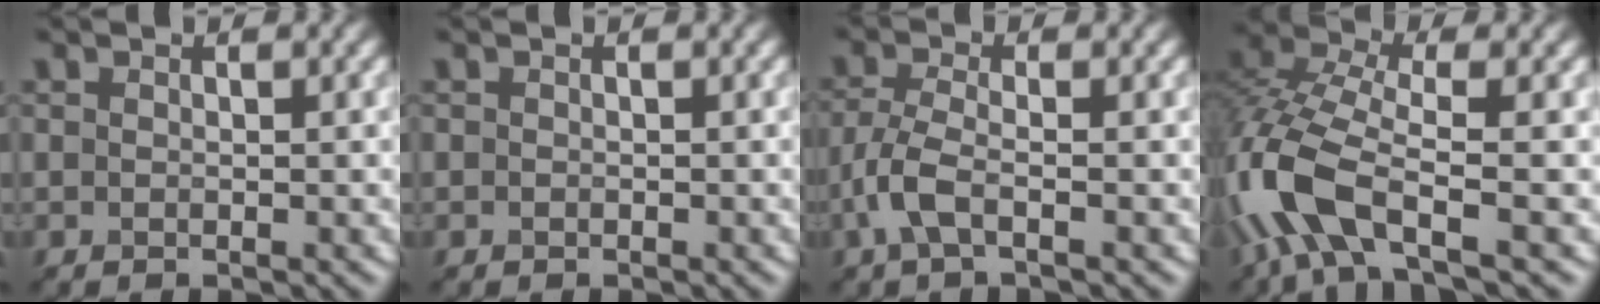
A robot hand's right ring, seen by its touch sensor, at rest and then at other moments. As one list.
[{"total": 0.0}, {"total": 3.1, "force": [-1.4, 1.2, 2.4], "torque": [-0.067, 0.005, -0.036]}, {"total": 8.7, "force": [-3.5, 3.7, 7.0], "torque": [-0.167, 0.015, -0.087]}]